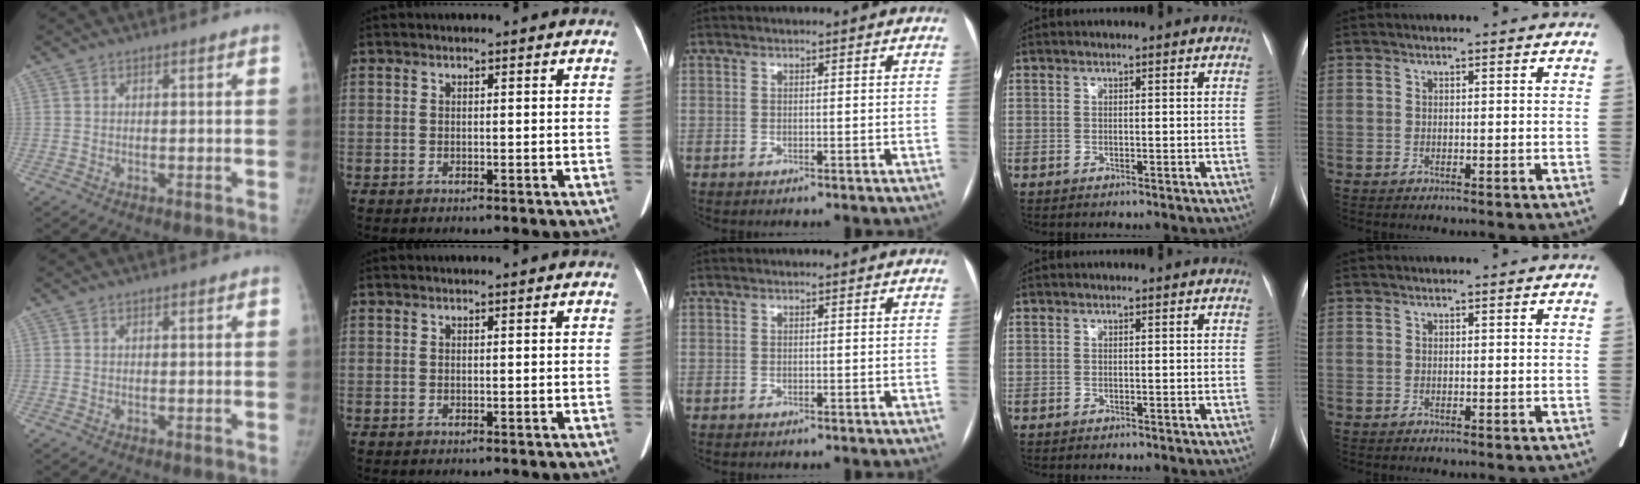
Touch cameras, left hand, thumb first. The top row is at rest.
{}